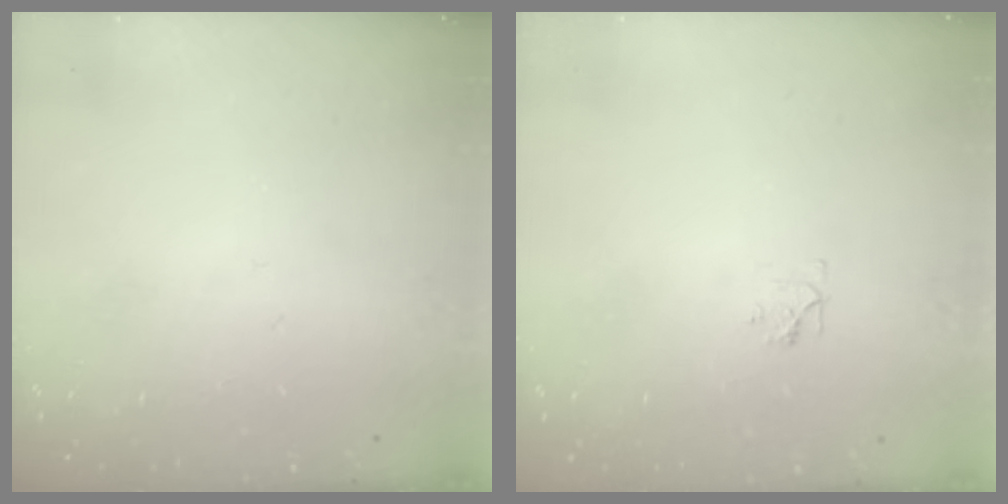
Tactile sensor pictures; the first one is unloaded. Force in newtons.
{"total": 4.6, "press": 4.6, "slide": 0.7}